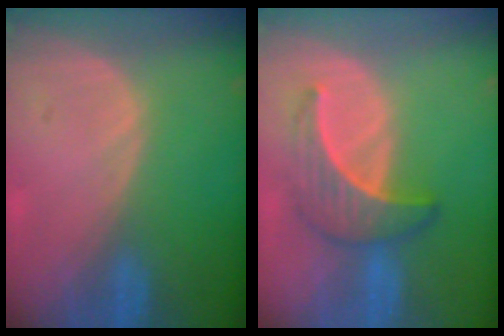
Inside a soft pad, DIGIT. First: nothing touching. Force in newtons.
{"total": 6.7, "press": 6.1, "slide": 2.7}